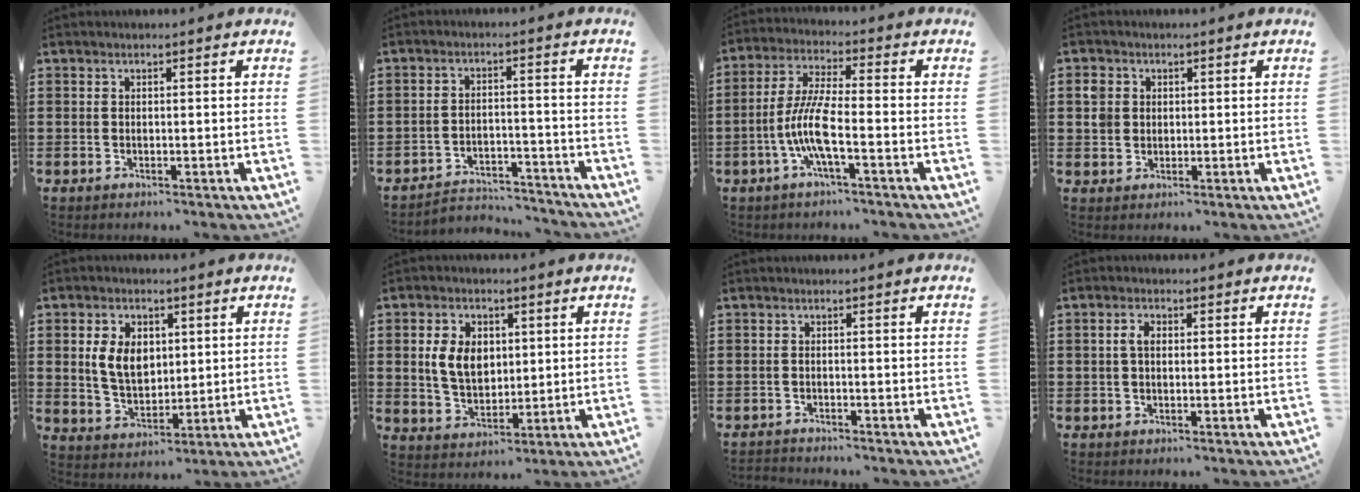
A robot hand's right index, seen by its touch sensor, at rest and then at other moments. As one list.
[{"total": 3.8, "force": [-3.7, 0.6, 0.4], "torque": [-0.010, 0.007, -0.077]}, {"total": 7.8, "force": [-2.9, 1.3, 7.1], "torque": [-0.170, -0.016, -0.064]}, {"total": 3.1, "force": [0.7, 2.9, 0.8], "torque": [-0.029, 0.012, 0.011]}, {"total": 6.9, "force": [1.4, 4.8, 4.7], "torque": [-0.109, 0.008, 0.019]}, {"total": 6.8, "force": [1.2, 4.8, 4.7], "torque": [-0.109, 0.008, 0.015]}, {"total": 1.0, "force": [-1.0, 0.1, -0.1], "torque": [-0.001, 0.004, -0.022]}, {"total": 2.2, "force": [0.3, 1.2, 1.8], "torque": [-0.037, 0.007, 0.003]}]